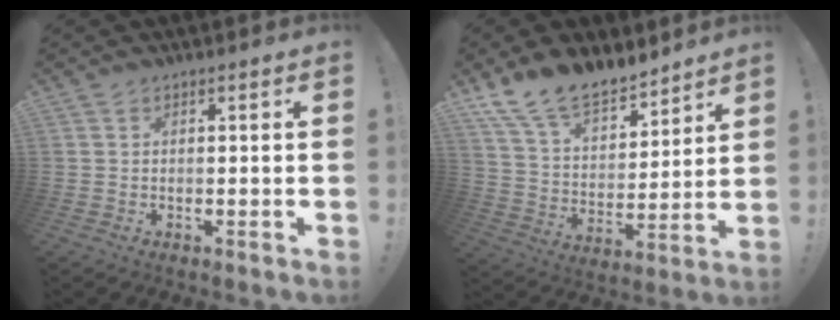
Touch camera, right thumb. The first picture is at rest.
{"total": 14.4, "force": [12.0, 6.0, 5.3], "torque": [-0.112, -0.090, 0.225]}